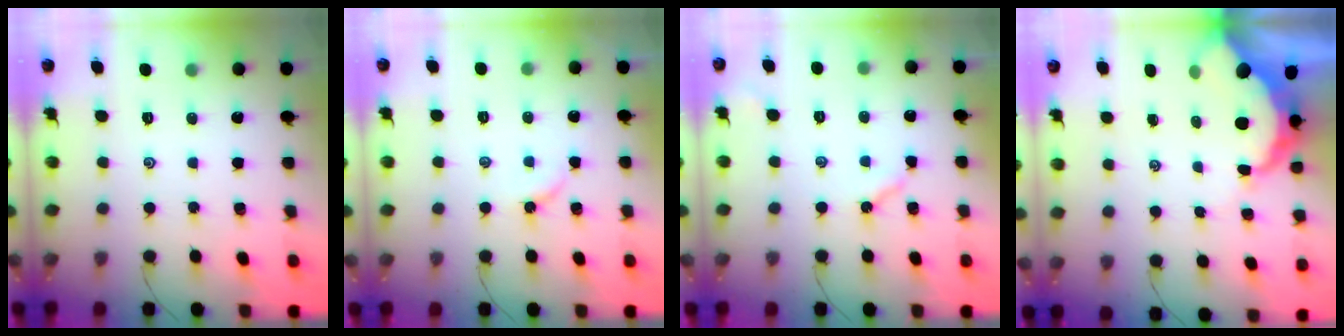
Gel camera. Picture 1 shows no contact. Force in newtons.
{"total": 3.4, "press": 3.4, "slide": 0.3}
{"total": 4.3, "press": 4.2, "slide": 0.6}
{"total": 8.7, "press": 8.7, "slide": 0.9}